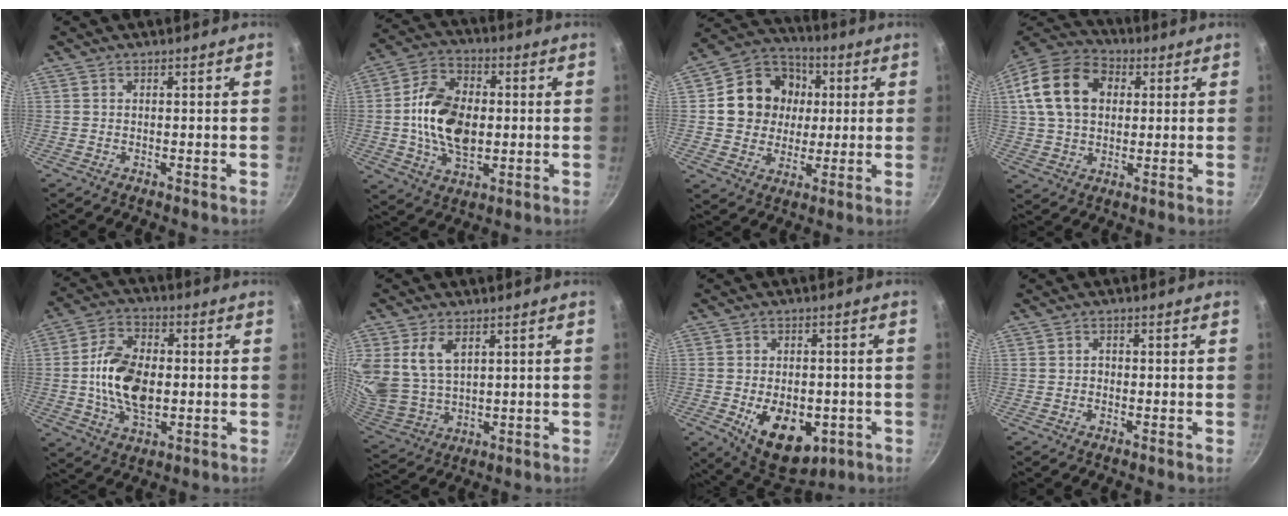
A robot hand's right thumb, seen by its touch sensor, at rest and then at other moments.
{"total": 15.2, "force": [0.0, 9.9, 11.5], "torque": [-0.184, 0.011, -0.008]}
{"total": 15.2, "force": [2.2, 13.4, 6.9], "torque": [-0.091, 0.018, 0.031]}
{"total": 17.1, "force": [4.0, 12.3, 11.1], "torque": [-0.186, 0.019, 0.060]}
{"total": 13.9, "force": [-0.4, 8.7, 10.9], "torque": [-0.180, 0.012, -0.013]}
{"total": 12.1, "force": [4.7, 7.9, 7.8], "torque": [-0.148, -0.030, 0.105]}
{"total": 14.0, "force": [-4.2, 8.9, 10.1], "torque": [-0.114, -0.001, -0.045]}
{"total": 1.2, "force": [-0.3, 1.0, 0.5], "torque": [-0.008, 0.005, -0.005]}